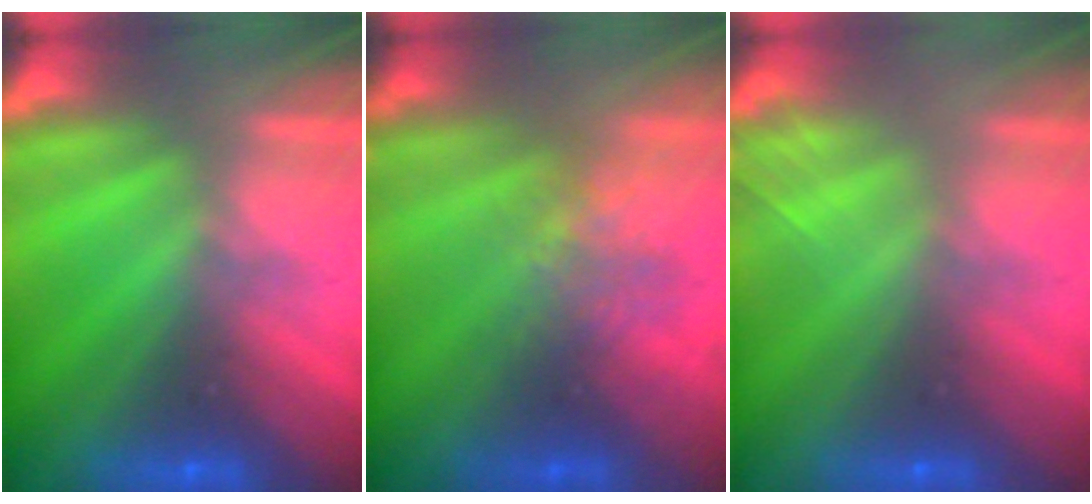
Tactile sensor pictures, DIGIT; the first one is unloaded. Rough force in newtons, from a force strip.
{"total": 2.9}
{"total": 2.0}